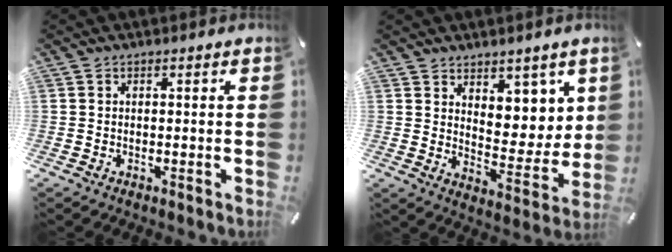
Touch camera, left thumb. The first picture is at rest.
{"total": 7.4, "force": [5.2, 5.2, 1.2], "torque": [0.000, -0.063, 0.098]}